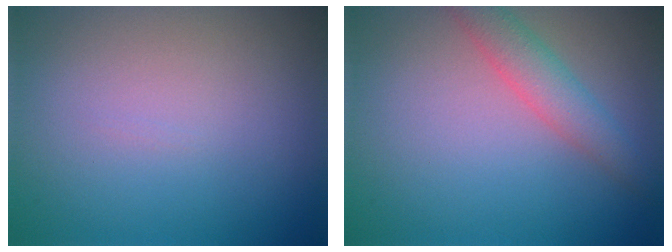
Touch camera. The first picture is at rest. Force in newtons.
{"total": 2.9, "press": 2.9, "slide": 0.1}